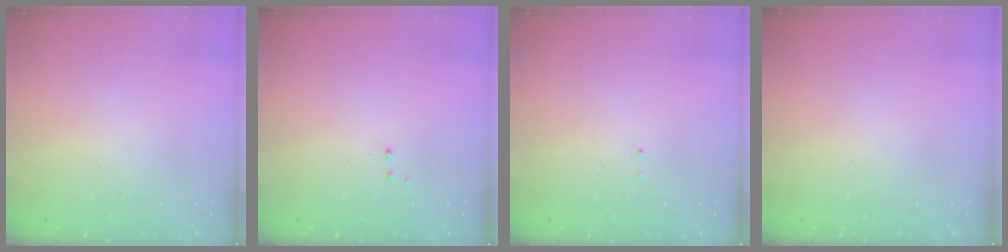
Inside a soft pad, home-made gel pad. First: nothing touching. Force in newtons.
{"total": 2.9, "press": 2.8, "slide": 0.7}
{"total": 1.3, "press": 1.2, "slide": 0.6}
{"total": 0.0}